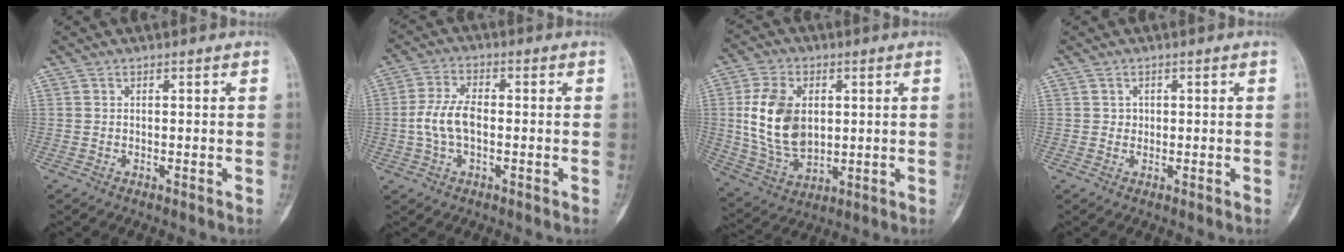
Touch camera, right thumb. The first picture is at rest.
{"total": 7.3, "force": [-0.8, 3.9, 6.1], "torque": [-0.132, 0.017, -0.018]}
{"total": 14.8, "force": [1.9, 10.0, 10.8], "torque": [-0.185, -0.008, 0.046]}
{"total": 1.2, "force": [0.2, 1.1, 0.3], "torque": [0.003, 0.003, 0.003]}